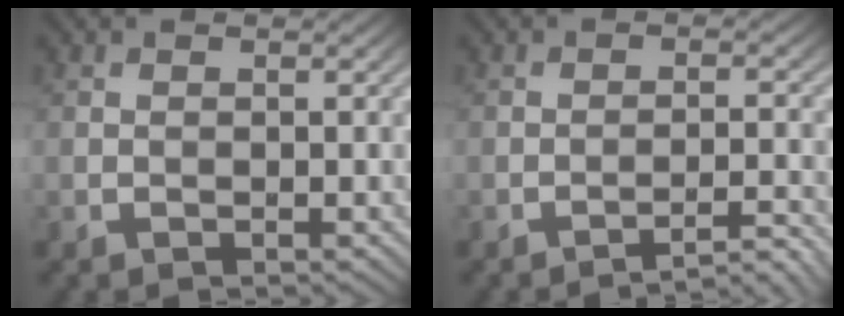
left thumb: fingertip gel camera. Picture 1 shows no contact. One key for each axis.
{"total": 2.8, "fx": -2.7, "fy": -0.8, "fz": 0.6, "tx": -0.006, "ty": 0.013, "tz": -0.040}